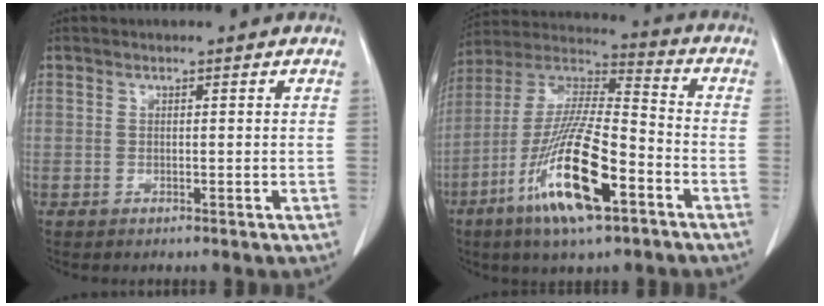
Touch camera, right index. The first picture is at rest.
{"total": 18.2, "force": [-7.9, 3.2, 16.0], "torque": [-0.329, -0.022, -0.144]}